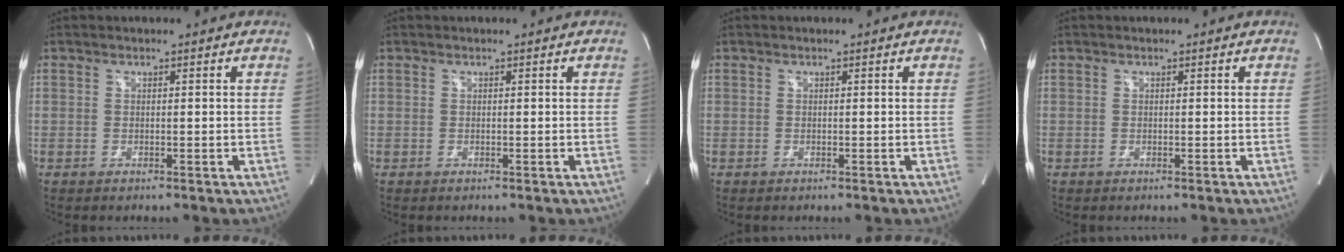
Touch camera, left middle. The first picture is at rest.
{"total": 0.0}
{"total": 0.0}
{"total": 0.0}